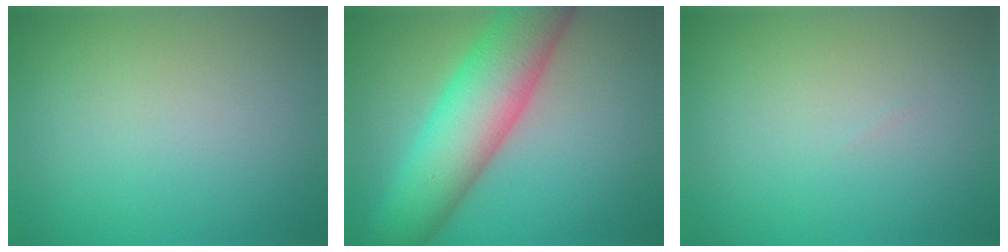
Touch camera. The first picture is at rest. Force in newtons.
{"total": 9.6, "press": 9.6, "slide": 0.3}
{"total": 0.0}